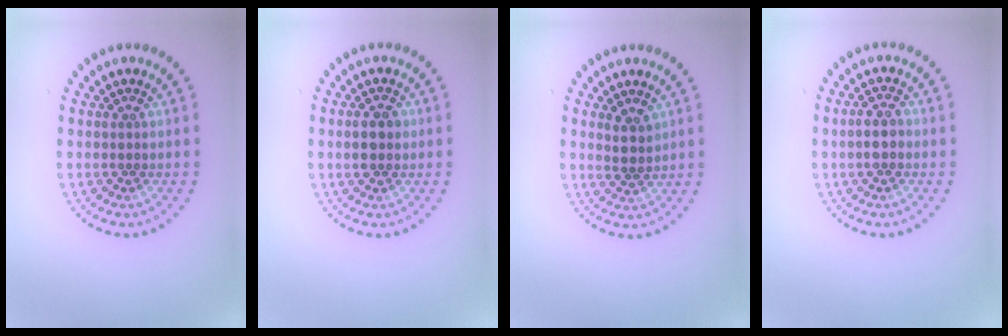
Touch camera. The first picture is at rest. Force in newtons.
{"total": 2.5, "press": 2.5, "slide": 0.2}
{"total": 1.8, "press": 1.4, "slide": 1.1}
{"total": 2.1, "press": 2.0, "slide": 0.6}